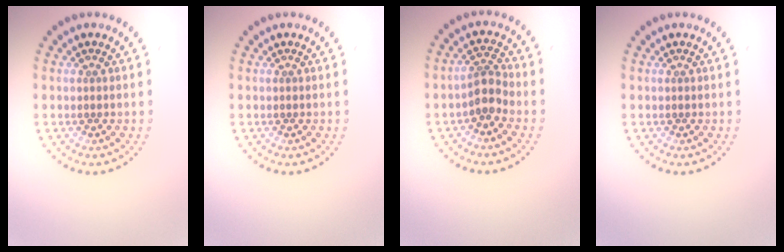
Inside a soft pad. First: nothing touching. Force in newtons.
{"total": 0.0}
{"total": 2.5, "press": 1.9, "slide": 1.6}
{"total": 0.0}